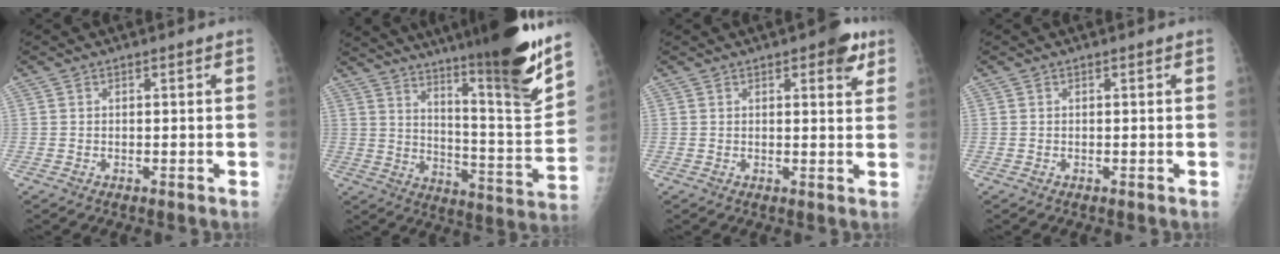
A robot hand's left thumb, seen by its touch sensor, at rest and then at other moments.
{"total": 25.5, "force": [18.1, 2.5, 17.8], "torque": [-0.250, -0.108, 0.272]}
{"total": 5.4, "force": [2.9, 2.1, 4.1], "torque": [-0.032, -0.009, 0.028]}
{"total": 0.0}